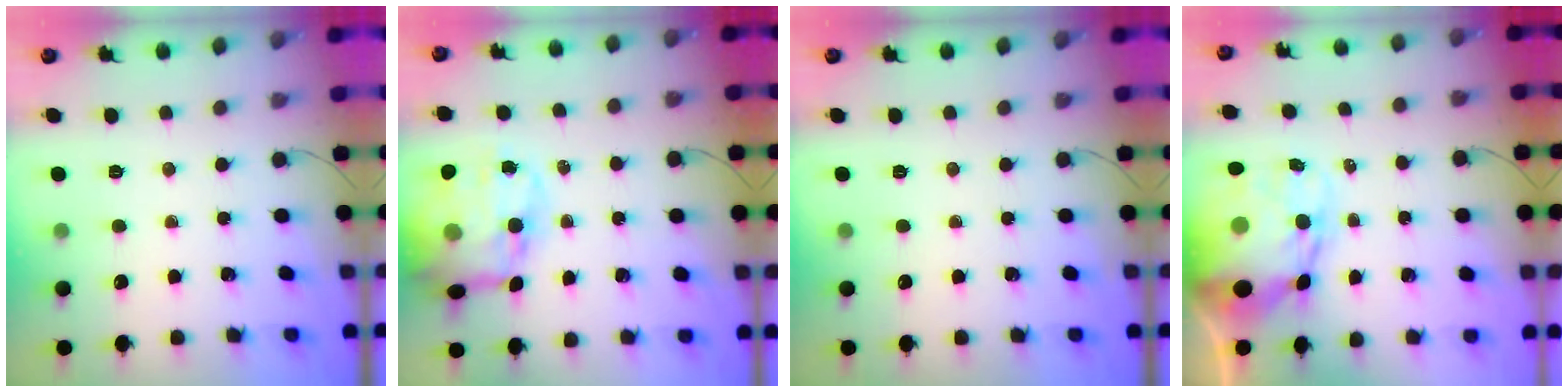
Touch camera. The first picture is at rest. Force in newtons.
{"total": 18.7, "press": 18.2, "slide": 4.2}
{"total": 0.0}
{"total": 13.9, "press": 13.4, "slide": 3.8}